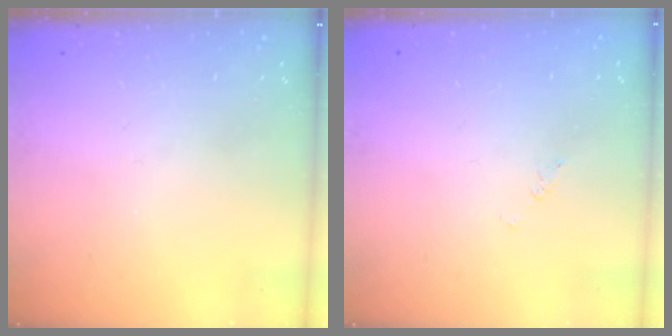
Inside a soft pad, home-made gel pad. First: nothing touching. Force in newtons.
{"total": 1.7, "press": 1.7, "slide": 0.3}